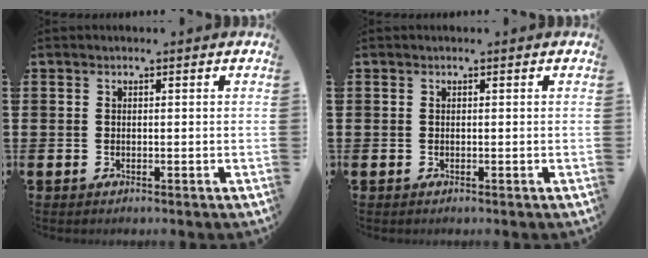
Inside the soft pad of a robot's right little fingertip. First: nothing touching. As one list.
[{"total": 0.0}]